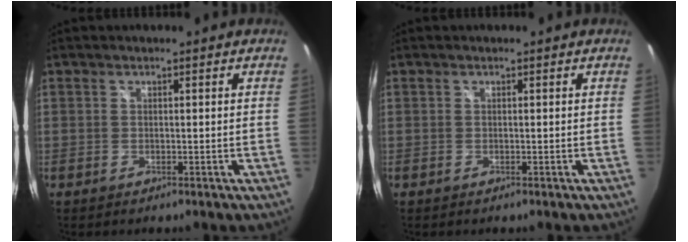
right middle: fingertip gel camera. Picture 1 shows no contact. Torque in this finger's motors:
{"motor_torque": [0.01, -0.02, 0.00, 0.00]}